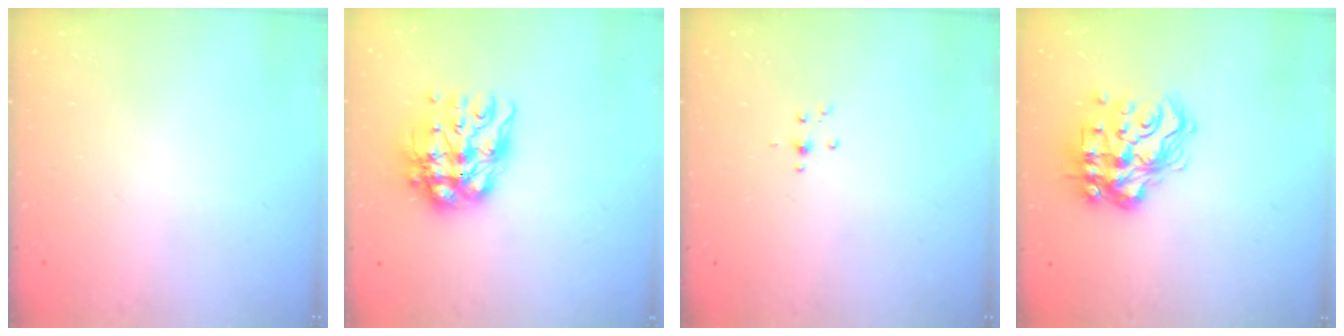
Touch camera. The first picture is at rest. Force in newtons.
{"total": 12.3, "press": 12.2, "slide": 1.0}
{"total": 3.0, "press": 2.9, "slide": 0.9}
{"total": 17.4, "press": 17.4, "slide": 1.5}